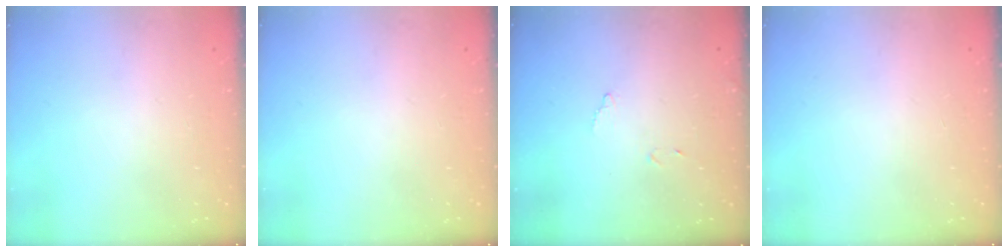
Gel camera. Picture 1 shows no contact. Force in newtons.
{"total": 0.0}
{"total": 7.7, "press": 7.7, "slide": 0.3}
{"total": 0.0}